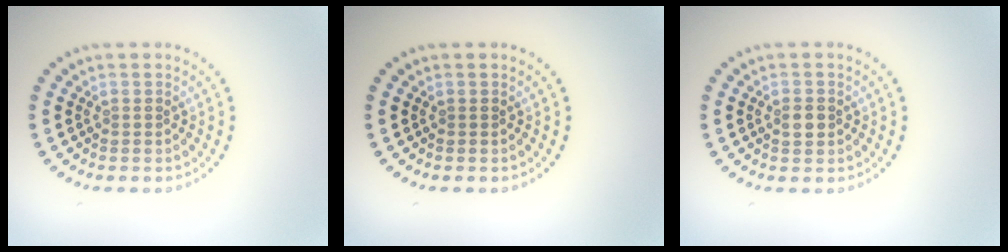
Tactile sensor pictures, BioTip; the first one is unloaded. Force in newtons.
{"total": 0.0}
{"total": 1.6, "press": 1.5, "slide": 0.3}